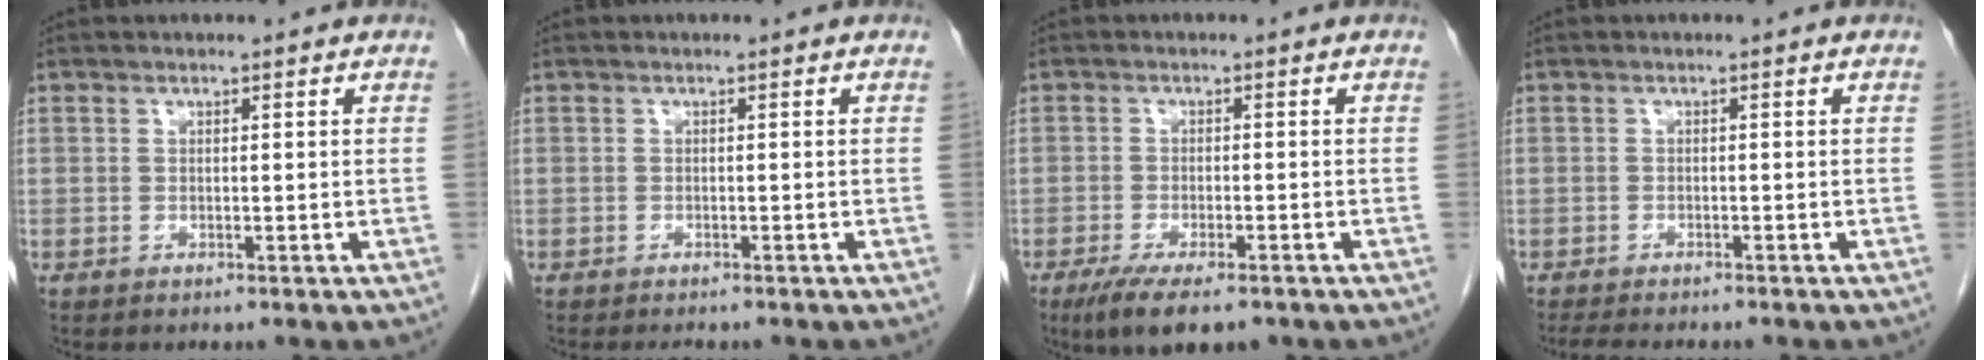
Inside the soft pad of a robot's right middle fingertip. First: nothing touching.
{"total": 1.5, "force": [-1.4, 0.4, 0.6], "torque": [-0.010, -0.005, -0.015]}
{"total": 8.1, "force": [-5.7, 2.2, 5.3], "torque": [-0.085, -0.016, -0.089]}
{"total": 5.4, "force": [-4.7, 0.9, 2.5], "torque": [-0.035, -0.011, -0.068]}